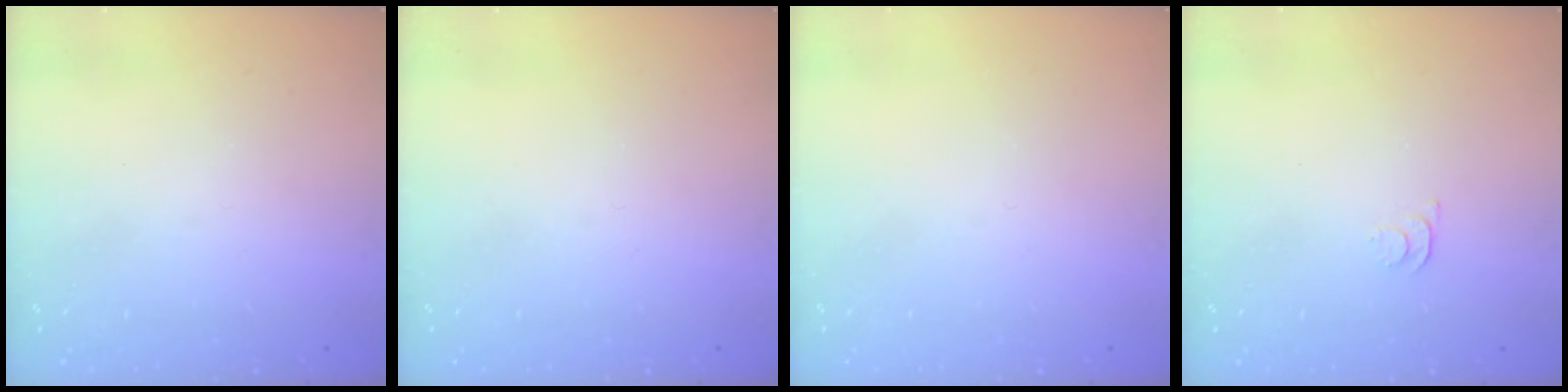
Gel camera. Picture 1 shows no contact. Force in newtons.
{"total": 0.0}
{"total": 0.0}
{"total": 3.6, "press": 3.5, "slide": 0.8}